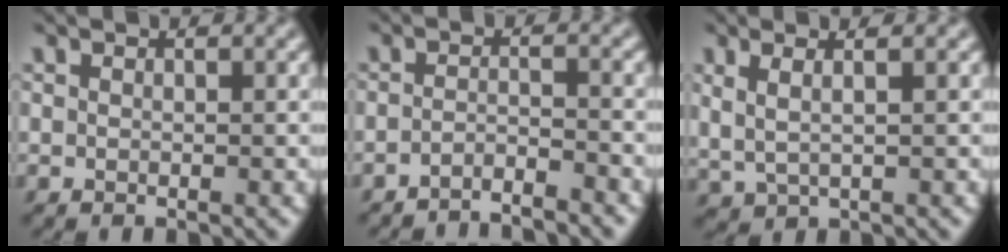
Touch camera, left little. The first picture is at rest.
{"total": 2.7, "force": [-2.6, -0.4, 0.3], "torque": [-0.004, 0.004, -0.049]}
{"total": 2.0, "force": [1.0, 0.3, 1.7], "torque": [-0.044, 0.002, 0.023]}